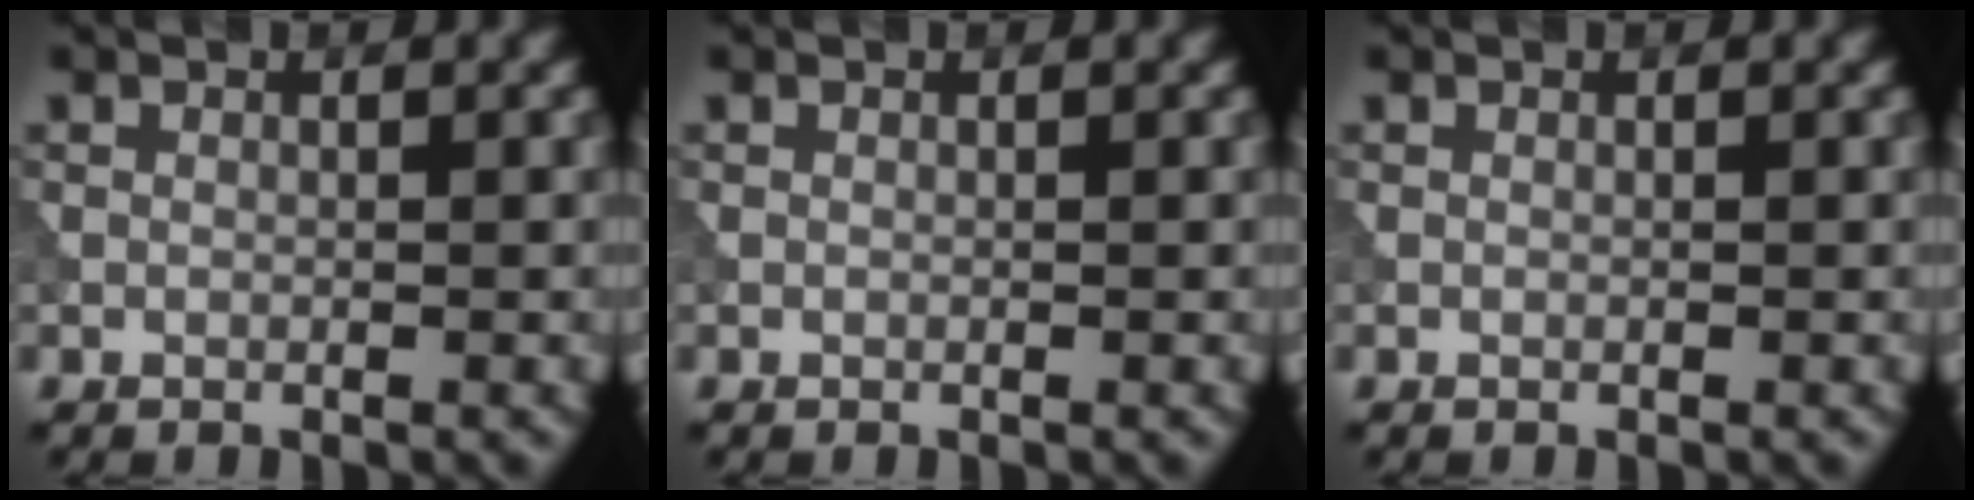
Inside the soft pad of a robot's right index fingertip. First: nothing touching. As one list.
[{"total": 0.0}, {"total": 0.0}]